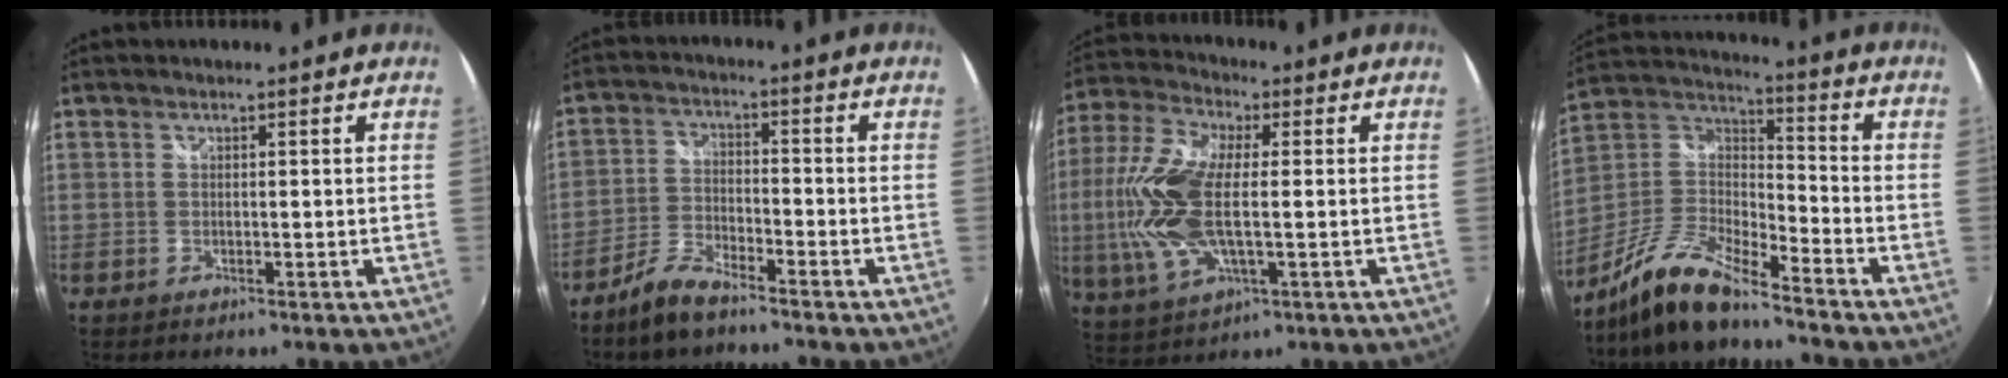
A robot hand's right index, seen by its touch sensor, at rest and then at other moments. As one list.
[{"total": 6.6, "force": [-5.4, 1.6, 3.4], "torque": [-0.082, 0.000, -0.109]}, {"total": 15.7, "force": [-0.3, 6.5, 14.2], "torque": [-0.312, 0.004, -0.006]}, {"total": 13.7, "force": [-10.8, 2.7, 7.9], "torque": [-0.183, -0.001, -0.215]}]